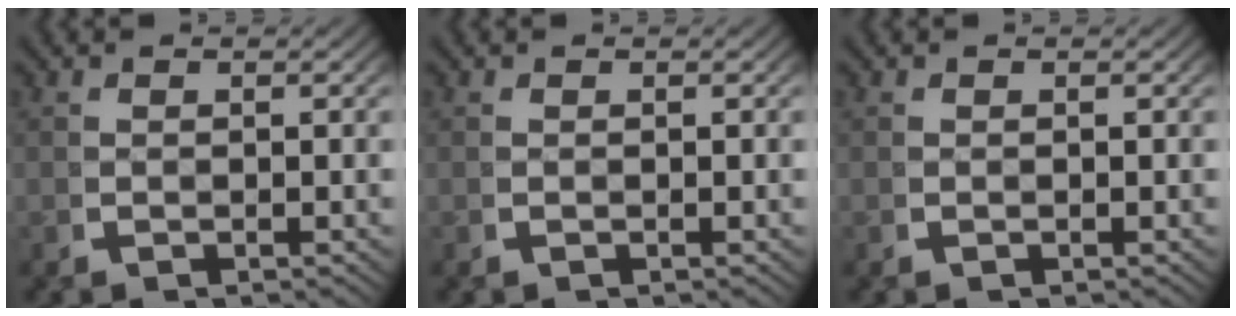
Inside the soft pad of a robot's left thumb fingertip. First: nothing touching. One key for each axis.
{"total": 0.0}
{"total": 0.0}